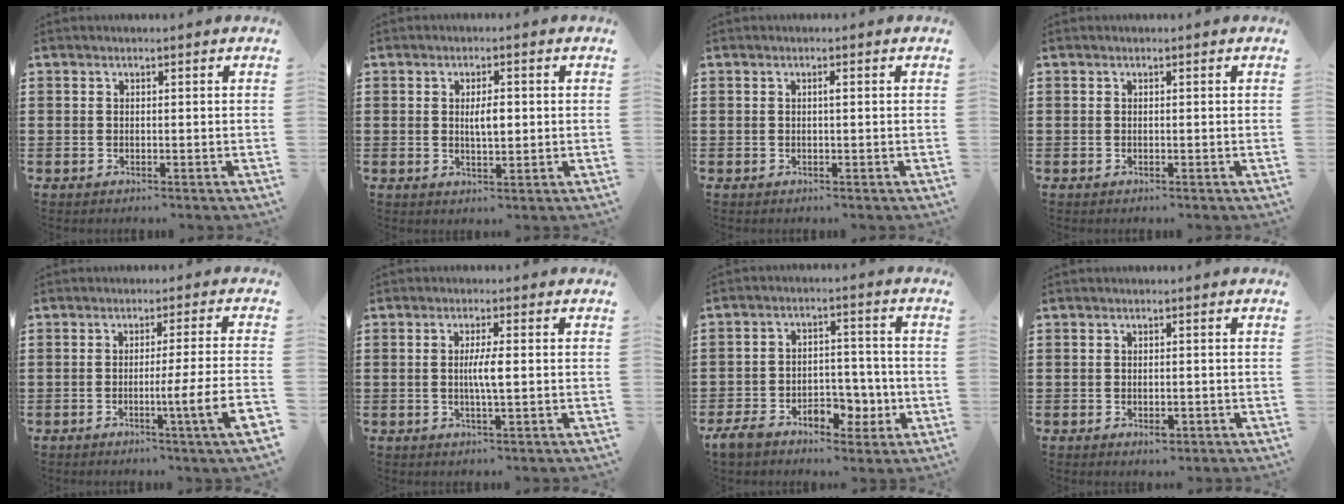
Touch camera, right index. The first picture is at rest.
{"total": 3.4, "force": [0.3, 1.1, 3.2], "torque": [-0.054, 0.000, 0.001]}
{"total": 0.6, "force": [0.1, 0.0, 0.5], "torque": [-0.010, 0.000, 0.001]}
{"total": 0.0}
{"total": 7.4, "force": [-2.5, -0.8, 6.9], "torque": [-0.106, -0.017, -0.045]}
{"total": 3.7, "force": [0.0, 0.3, 3.7], "torque": [-0.068, -0.005, -0.002]}
{"total": 7.0, "force": [-3.3, 4.6, 4.1], "torque": [-0.059, 0.021, -0.055]}
{"total": 1.6, "force": [-0.5, 0.7, 1.3], "torque": [-0.025, -0.001, -0.009]}